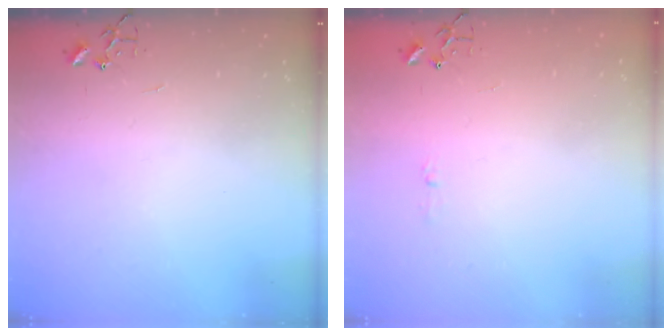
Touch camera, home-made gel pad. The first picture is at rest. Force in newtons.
{"total": 3.5, "press": 3.5, "slide": 0.4}